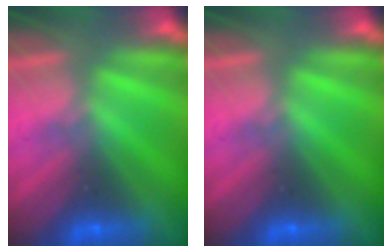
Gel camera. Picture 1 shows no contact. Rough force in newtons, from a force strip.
{"total": 0.0}